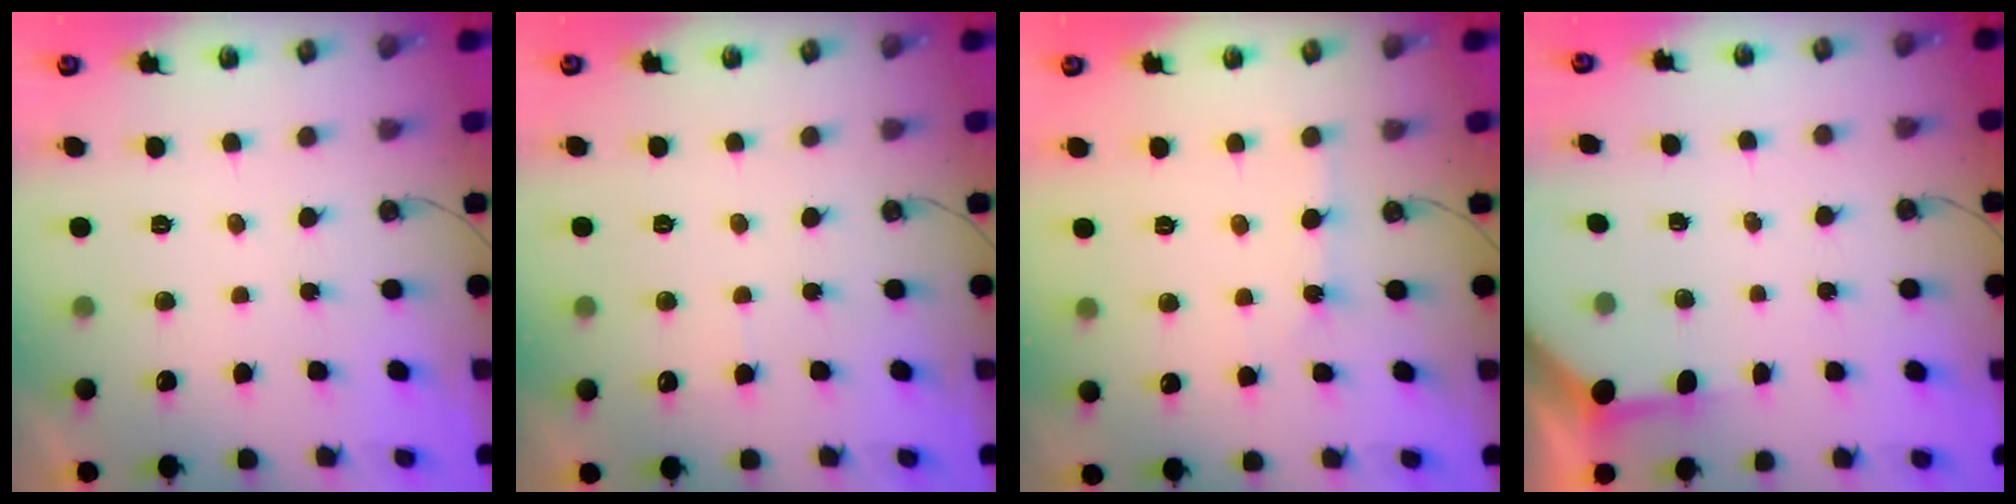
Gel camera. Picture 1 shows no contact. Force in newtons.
{"total": 4.3, "press": 4.2, "slide": 0.6}
{"total": 2.4, "press": 2.4, "slide": 0.3}
{"total": 3.4, "press": 3.4, "slide": 0.5}